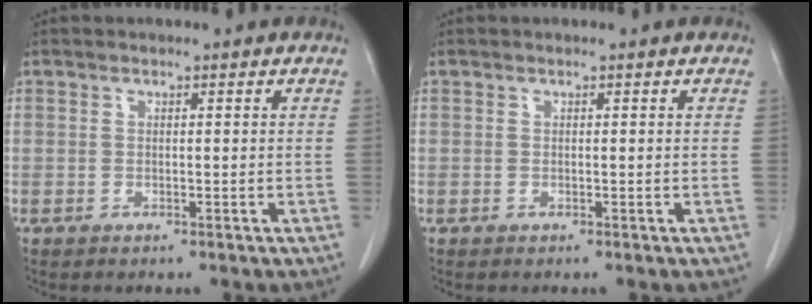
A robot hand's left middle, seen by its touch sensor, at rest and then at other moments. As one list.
[{"total": 0.0}]